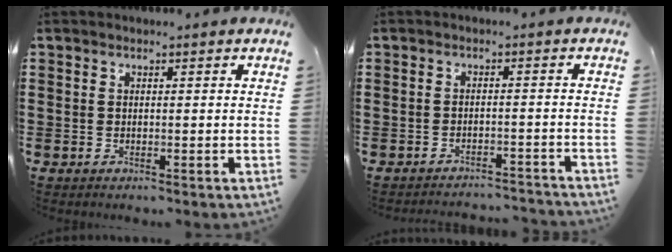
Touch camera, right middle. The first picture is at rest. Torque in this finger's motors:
{"motor_torque": [0.02, 0.00, -0.02, 0.00]}